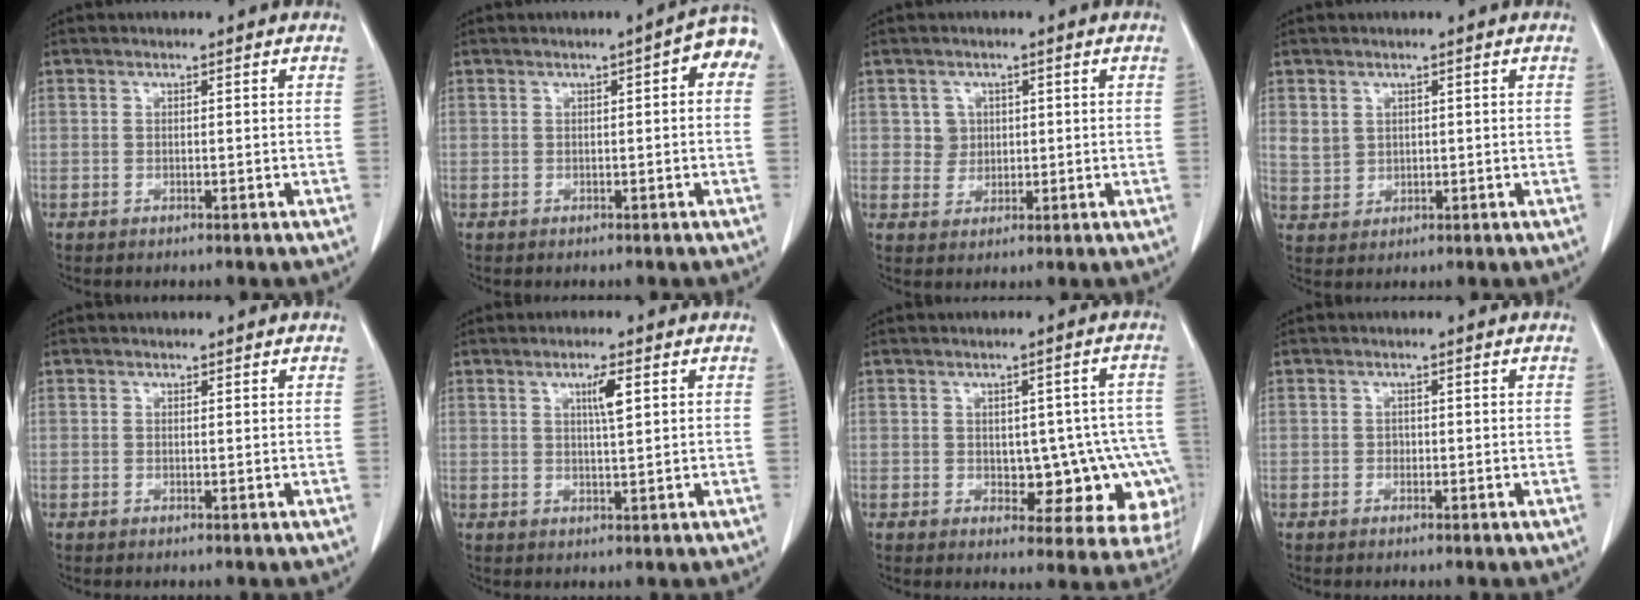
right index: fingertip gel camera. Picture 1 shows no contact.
{"total": 4.2, "force": [0.9, 1.0, 4.0], "torque": [-0.043, 0.015, 0.005]}
{"total": 2.9, "force": [0.8, 2.7, 0.2], "torque": [0.002, 0.003, 0.016]}
{"total": 2.5, "force": [1.5, 1.8, 0.8], "torque": [-0.014, -0.001, 0.038]}
{"total": 0.0}
{"total": 3.4, "force": [1.3, 0.2, 3.1], "torque": [-0.051, -0.001, 0.021]}
{"total": 11.5, "force": [-2.2, 6.4, 9.3], "torque": [-0.078, 0.023, -0.014]}
{"total": 0.6, "force": [-0.1, 0.6, 0.3], "torque": [0.000, 0.003, -0.002]}